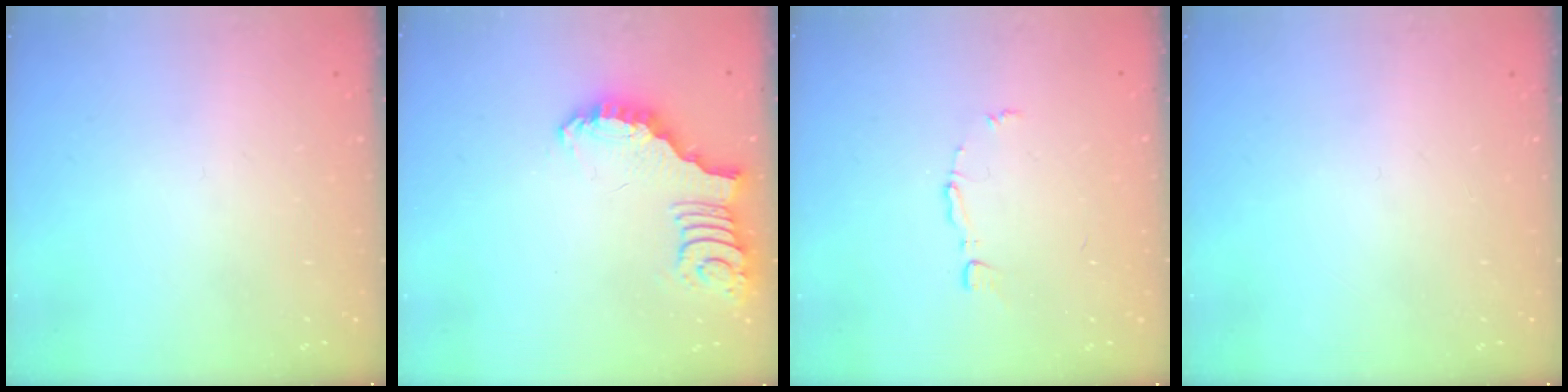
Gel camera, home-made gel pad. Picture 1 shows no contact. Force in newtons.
{"total": 2.7, "press": 2.7, "slide": 0.1}
{"total": 5.1, "press": 5.0, "slide": 0.6}
{"total": 0.0}